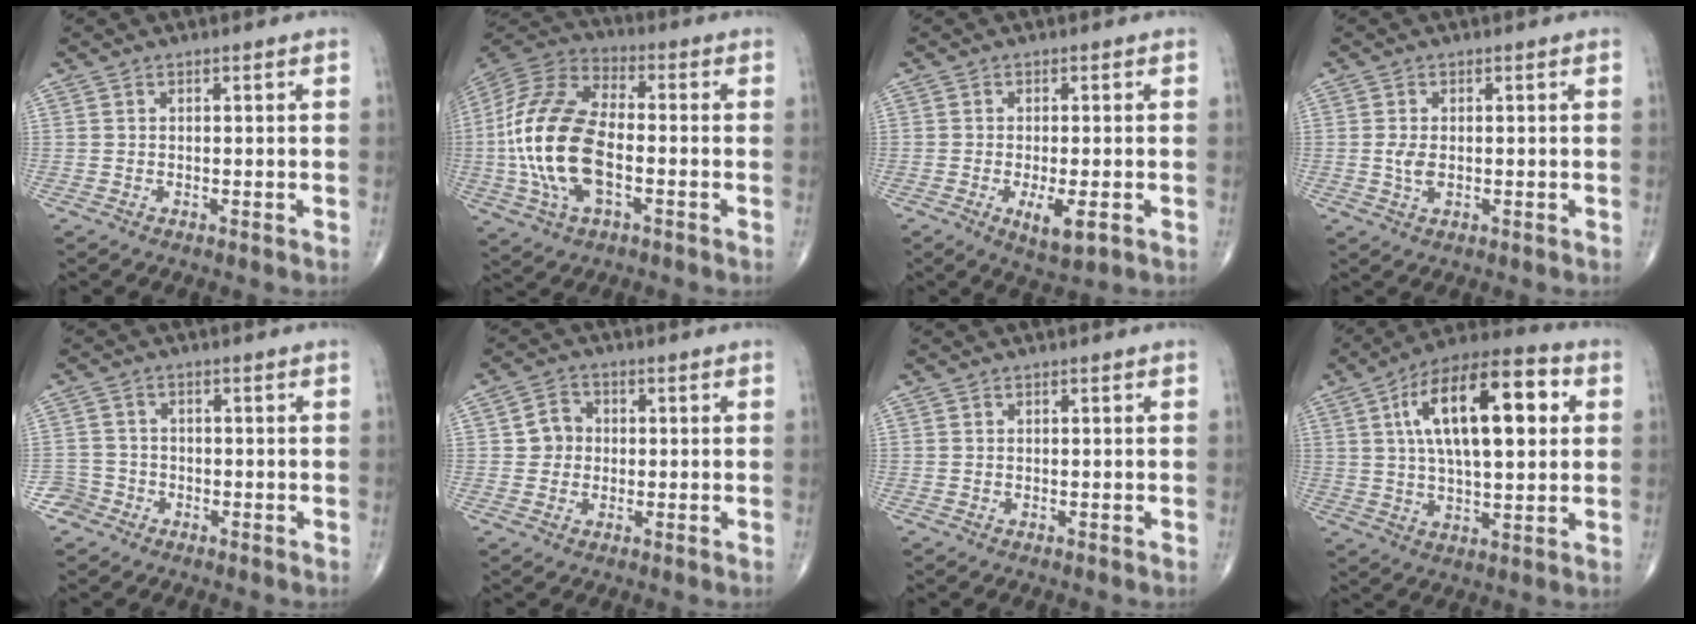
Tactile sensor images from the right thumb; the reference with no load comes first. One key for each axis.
{"total": 19.8, "fx": -2.9, "fy": 10.1, "fz": 16.8, "tx": -0.358, "ty": 0.020, "tz": -0.057}
{"total": 5.4, "fx": -1.8, "fy": 1.7, "fz": 4.8, "tx": -0.079, "ty": -0.012, "tz": -0.026}
{"total": 2.7, "fx": -0.1, "fy": 1.5, "fz": 2.3, "tx": -0.048, "ty": -0.004, "tz": -0.004}
{"total": 3.2, "fx": -1.9, "fy": 2.5, "fz": -0.5, "tx": 0.025, "ty": 0.015, "tz": -0.042}
{"total": 4.3, "fx": 0.1, "fy": 4.0, "fz": 1.7, "tx": -0.007, "ty": 0.007, "tz": -0.004}
{"total": 0.0}
{"total": 20.3, "fx": 5.1, "fy": 8.4, "fz": 17.8, "tx": -0.277, "ty": 0.014, "tz": 0.074}